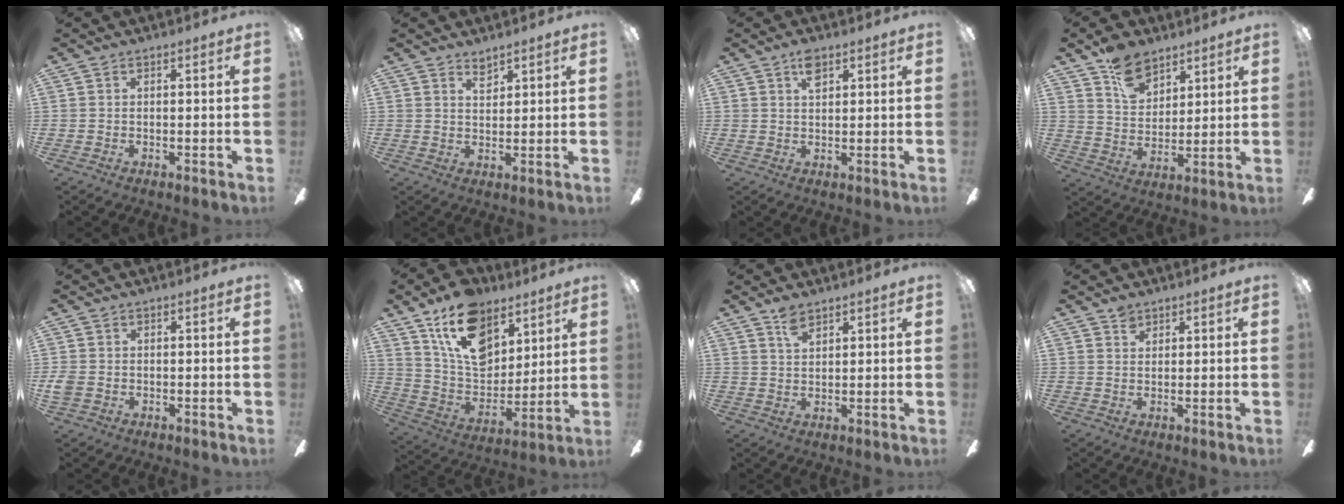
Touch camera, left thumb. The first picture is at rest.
{"total": 3.1, "force": [2.7, 1.2, 1.0], "torque": [-0.016, -0.012, 0.048]}
{"total": 3.9, "force": [2.4, 2.0, 2.4], "torque": [-0.037, -0.002, 0.038]}
{"total": 10.8, "force": [7.6, 6.7, 3.8], "torque": [-0.062, -0.037, 0.146]}
{"total": 2.5, "force": [-0.4, 2.1, 1.3], "torque": [-0.028, 0.004, -0.009]}
{"total": 18.0, "force": [11.2, 10.9, 9.0], "torque": [-0.161, -0.051, 0.210]}
{"total": 3.8, "force": [2.9, 1.7, 1.8], "torque": [-0.034, -0.006, 0.053]}
{"total": 2.4, "force": [1.8, 1.4, 0.5], "torque": [-0.005, -0.005, 0.034]}